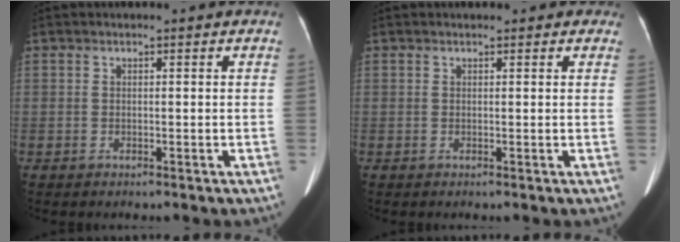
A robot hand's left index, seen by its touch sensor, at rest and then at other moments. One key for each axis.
{"total": 2.2, "fx": 1.7, "fy": 1.1, "fz": 0.8, "tx": -0.001, "ty": 0.014, "tz": 0.011}